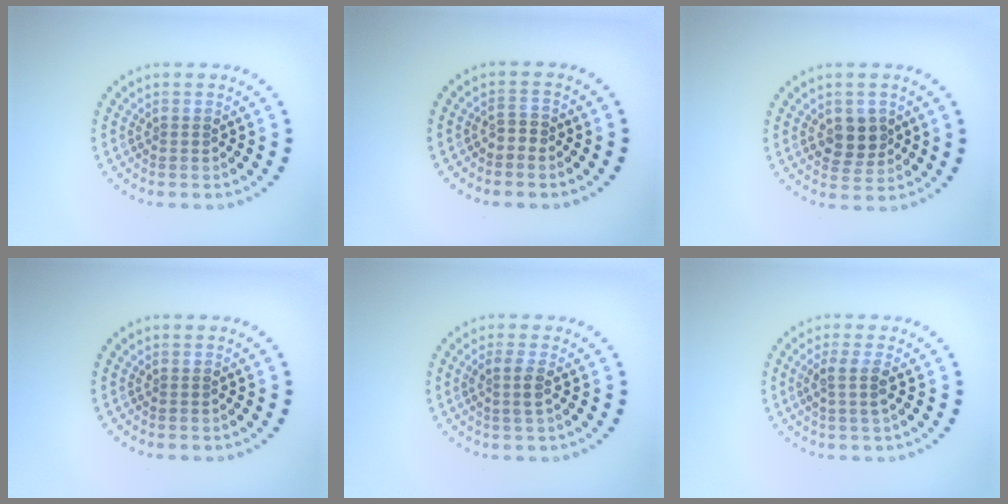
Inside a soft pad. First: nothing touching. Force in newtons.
{"total": 1.0, "press": 0.8, "slide": 0.6}
{"total": 3.1, "press": 3.0, "slide": 0.8}
{"total": 0.0}
{"total": 1.7, "press": 1.5, "slide": 0.6}
{"total": 1.9, "press": 1.6, "slide": 1.0}